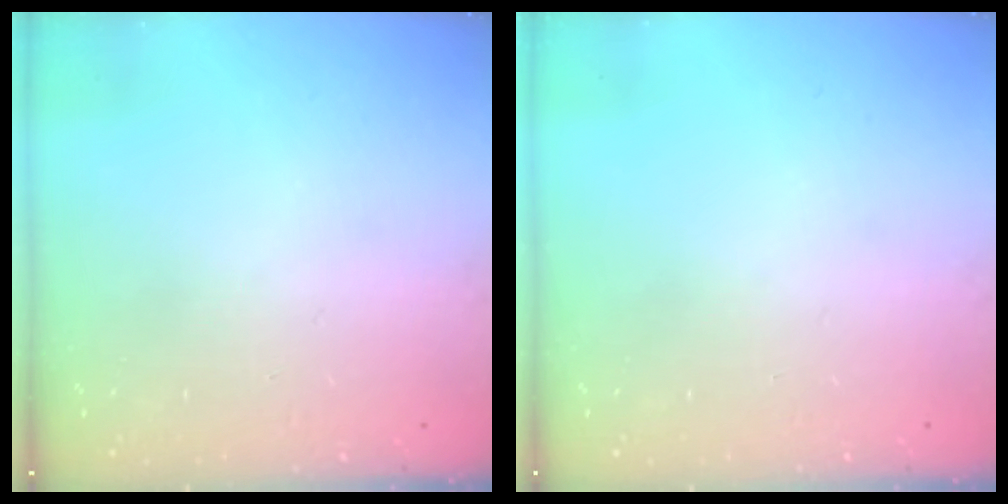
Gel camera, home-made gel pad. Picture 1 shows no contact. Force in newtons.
{"total": 0.0}